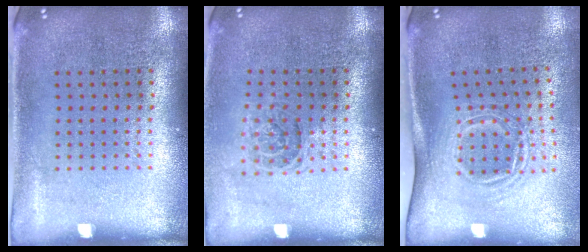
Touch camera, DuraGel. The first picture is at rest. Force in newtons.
{"total": 1.1, "press": 1.0, "slide": 0.5}
{"total": 1.7, "press": 1.2, "slide": 1.2}